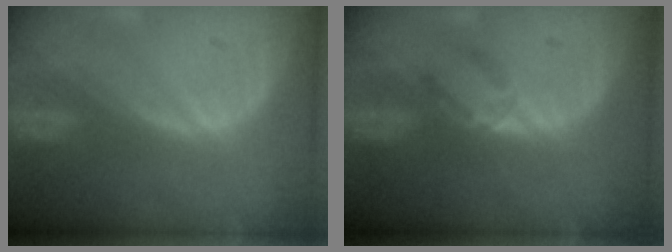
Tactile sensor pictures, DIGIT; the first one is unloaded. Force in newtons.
{"total": 2.5, "press": 2.3, "slide": 1.0}